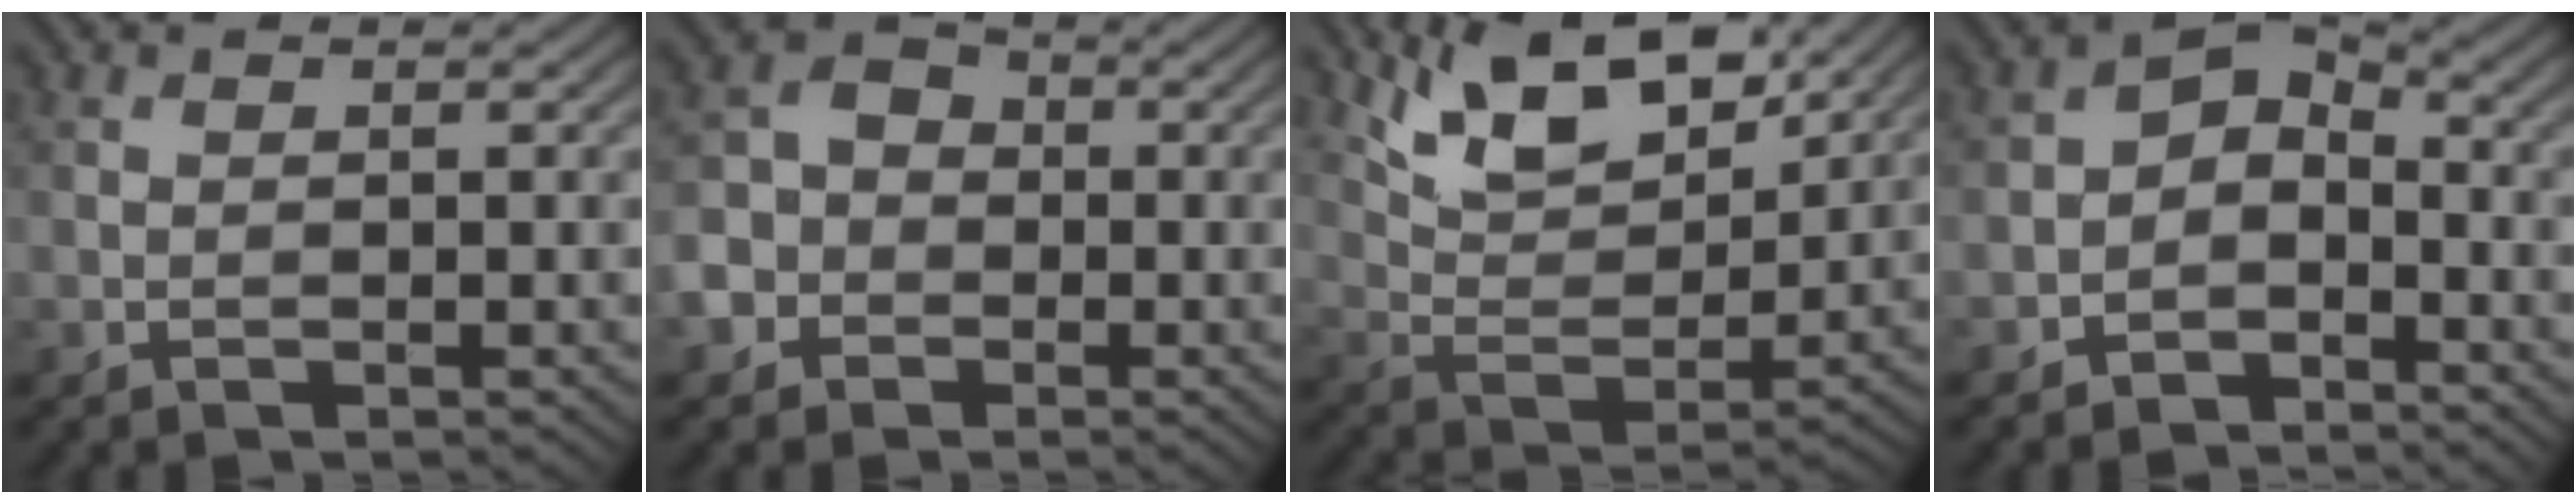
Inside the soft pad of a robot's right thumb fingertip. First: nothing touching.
{"total": 6.7, "force": [-2.7, 5.6, 2.3], "torque": [-0.055, -0.006, -0.070]}
{"total": 11.3, "force": [8.1, 4.2, 6.7], "torque": [-0.138, -0.003, 0.141]}
{"total": 4.7, "force": [-2.3, 3.1, 2.8], "torque": [-0.044, 0.008, -0.058]}